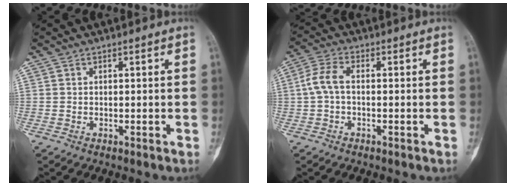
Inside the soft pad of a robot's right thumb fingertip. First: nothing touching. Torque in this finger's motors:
{"motor_torque": [0.35, 0.38, 0.46, -0.46, 0.00]}